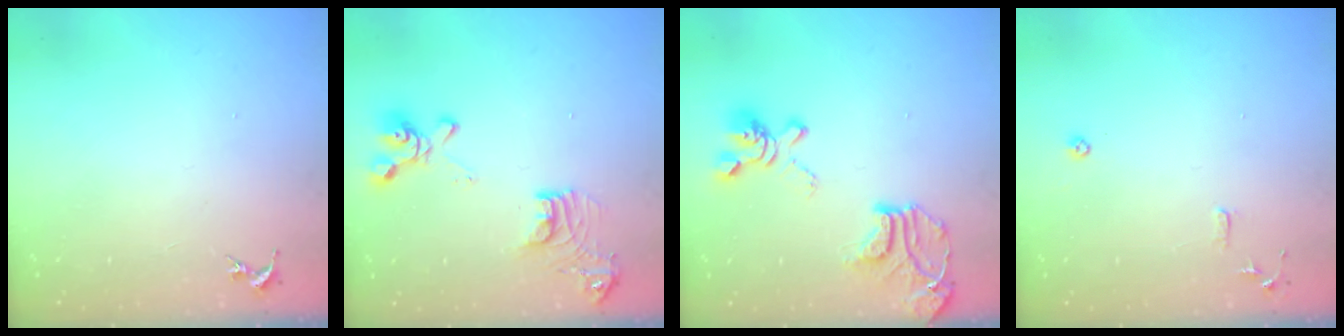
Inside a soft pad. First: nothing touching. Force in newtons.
{"total": 16.7, "press": 16.6, "slide": 1.7}
{"total": 21.0, "press": 21.0, "slide": 1.5}
{"total": 8.9, "press": 8.9, "slide": 1.0}